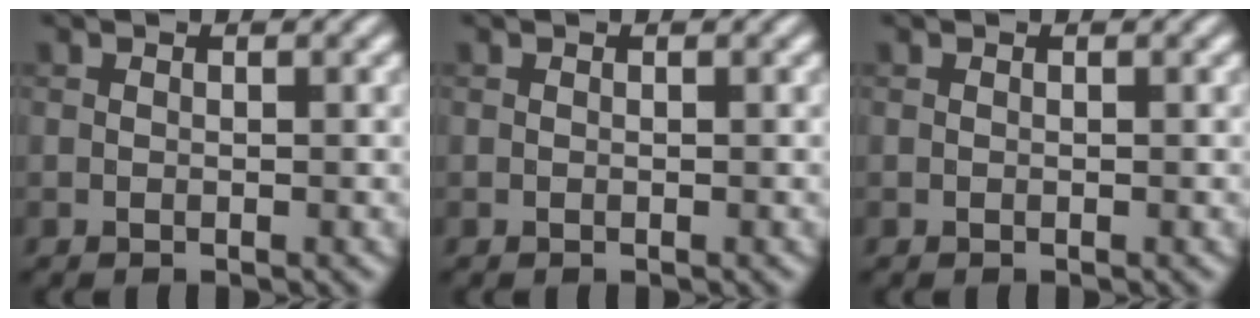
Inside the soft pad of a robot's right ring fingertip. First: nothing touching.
{"total": 0.0}
{"total": 0.0}